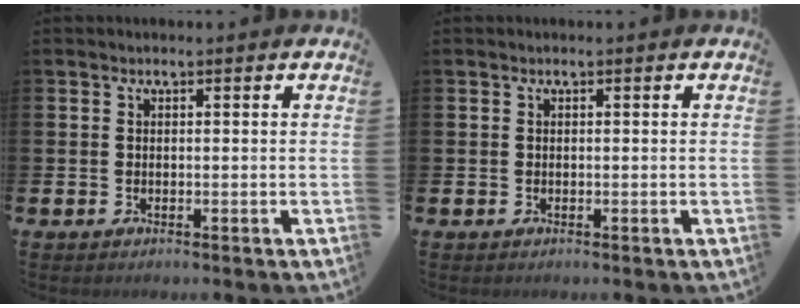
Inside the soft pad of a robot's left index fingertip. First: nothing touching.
{"total": 0.0}